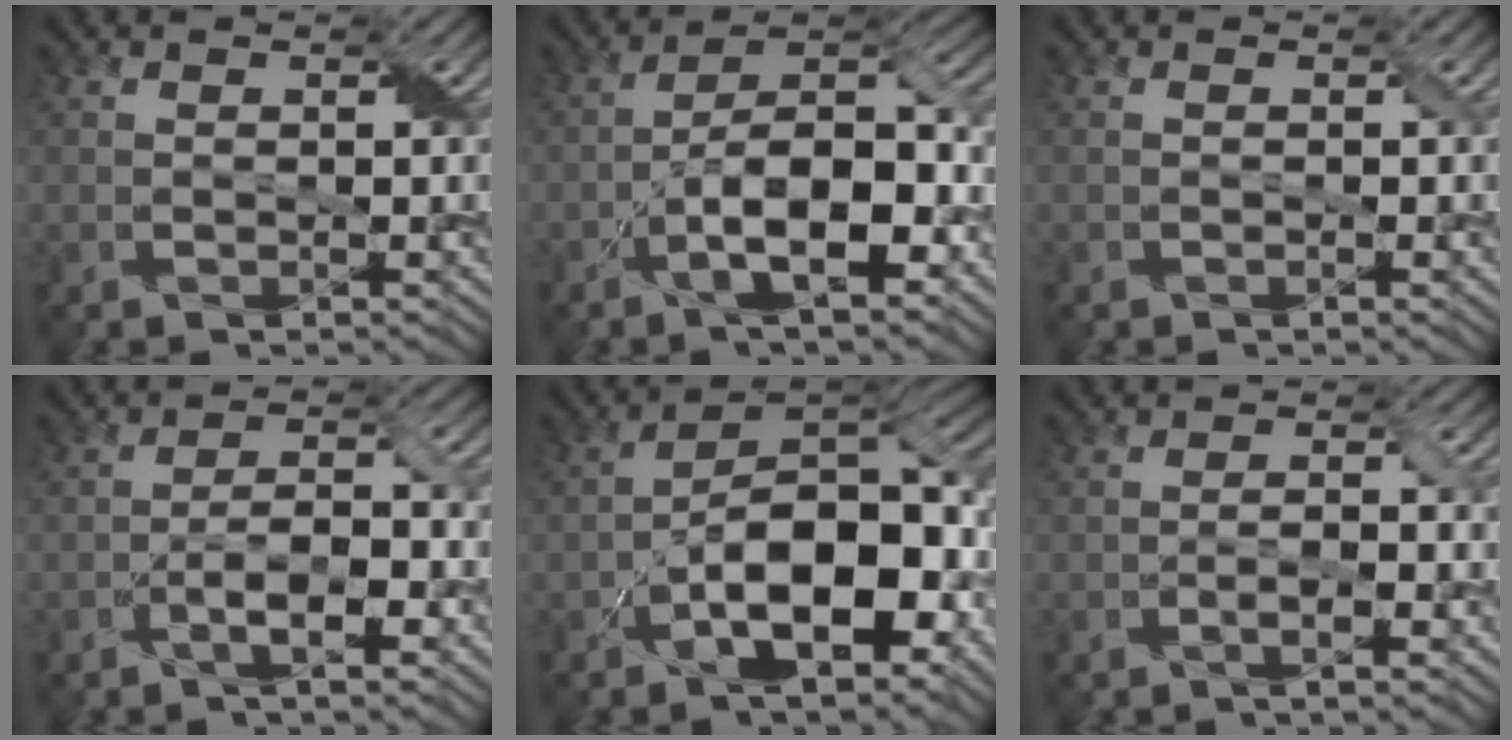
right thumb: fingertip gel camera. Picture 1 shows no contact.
{"total": 11.5, "force": [-5.0, 4.3, 9.4], "torque": [-0.155, 0.008, -0.092]}
{"total": 0.7, "force": [-0.3, 0.0, 0.6], "torque": [-0.012, 0.001, -0.004]}
{"total": 5.9, "force": [-2.9, 1.5, 5.0], "torque": [-0.089, 0.012, -0.054]}
{"total": 15.4, "force": [-5.4, 7.3, 12.5], "torque": [-0.193, -0.011, -0.097]}
{"total": 3.1, "force": [-1.5, 0.4, 2.7], "torque": [-0.051, 0.010, -0.030]}